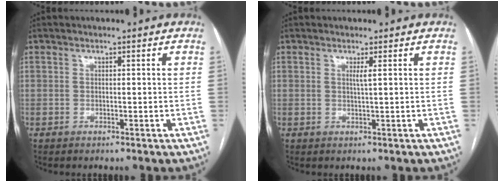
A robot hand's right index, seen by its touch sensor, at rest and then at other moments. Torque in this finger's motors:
{"motor_torque": [0.12, 0.00, 0.04, 0.03]}